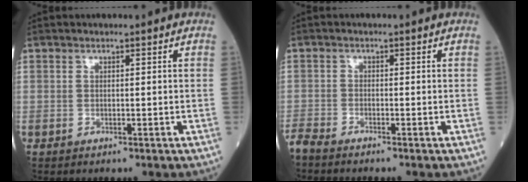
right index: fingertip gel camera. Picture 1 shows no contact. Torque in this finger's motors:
{"motor_torque": [0.04, -0.02, -0.01, 0.04]}